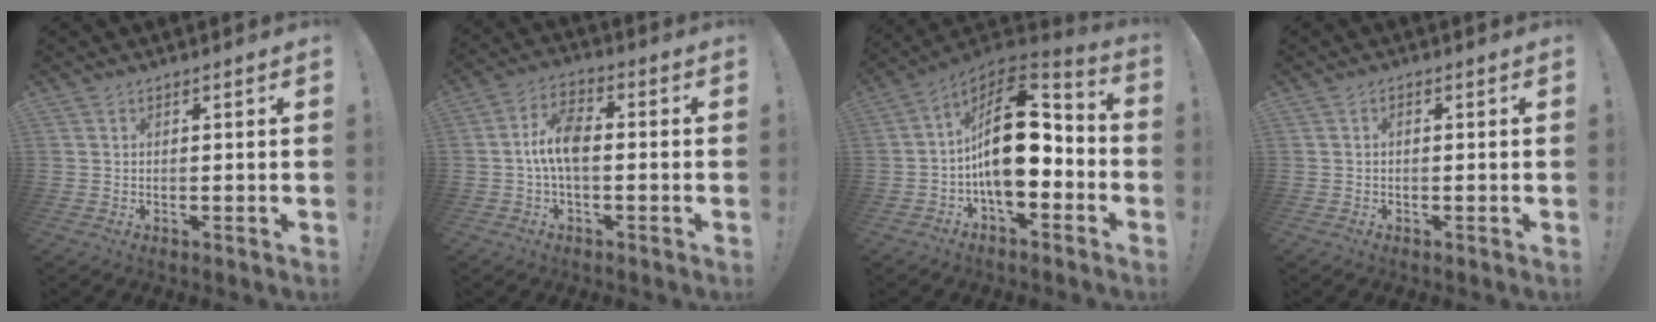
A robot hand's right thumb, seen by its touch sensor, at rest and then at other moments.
{"total": 9.2, "force": [-0.8, 4.4, 8.1], "torque": [-0.165, 0.008, -0.014]}
{"total": 18.7, "force": [-0.4, 10.2, 15.6], "torque": [-0.250, 0.013, -0.001]}
{"total": 0.8, "force": [-0.5, 0.3, 0.6], "torque": [-0.011, 0.002, -0.010]}